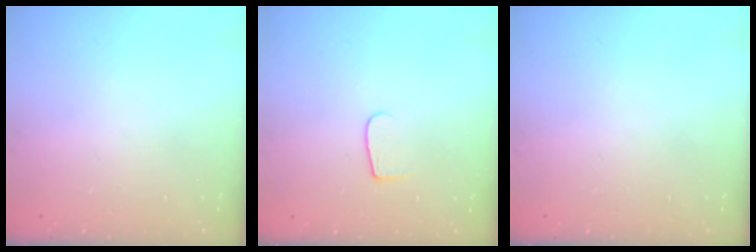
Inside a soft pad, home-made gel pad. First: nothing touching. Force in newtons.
{"total": 5.9, "press": 5.9, "slide": 0.6}
{"total": 0.0}